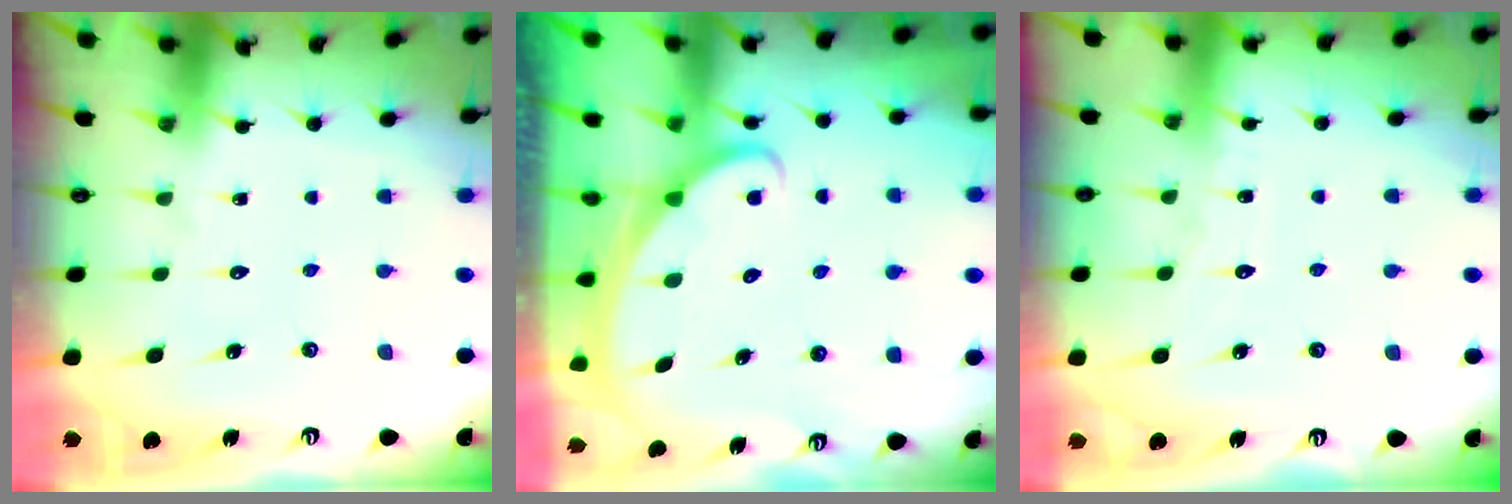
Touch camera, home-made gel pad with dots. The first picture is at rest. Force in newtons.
{"total": 2.1, "press": 2.1, "slide": 0.2}
{"total": 4.1, "press": 4.1, "slide": 0.5}